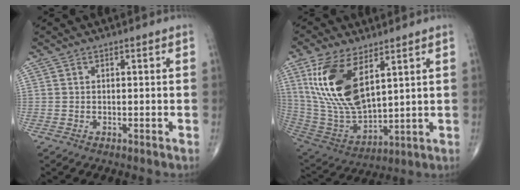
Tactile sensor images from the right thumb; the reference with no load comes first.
{"total": 18.3, "force": [7.5, 8.6, 14.3], "torque": [-0.273, -0.031, 0.159]}